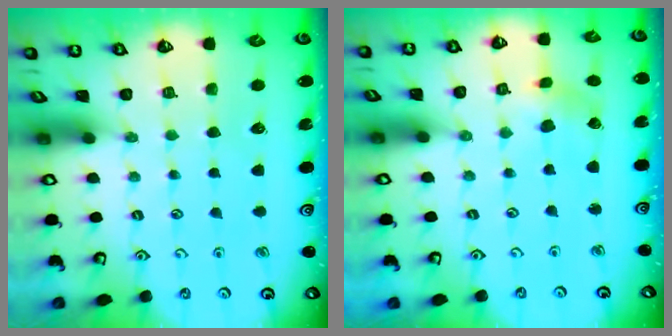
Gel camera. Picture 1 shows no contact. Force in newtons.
{"total": 3.3, "press": 3.3, "slide": 0.4}